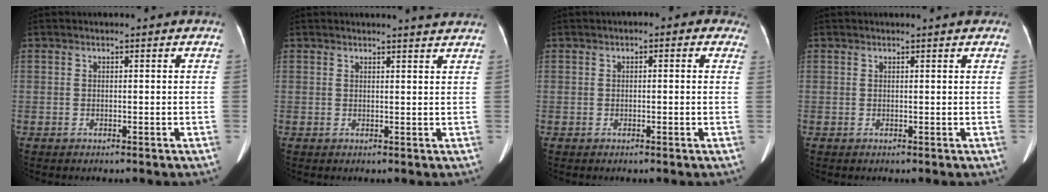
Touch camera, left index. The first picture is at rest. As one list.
[{"total": 3.6, "force": [3.5, -0.2, 1.1], "torque": [-0.018, -0.002, 0.029]}, {"total": 2.9, "force": [1.4, 1.3, 2.2], "torque": [-0.014, 0.014, 0.006]}, {"total": 2.5, "force": [2.2, 0.3, 1.2], "torque": [-0.017, 0.007, 0.017]}]